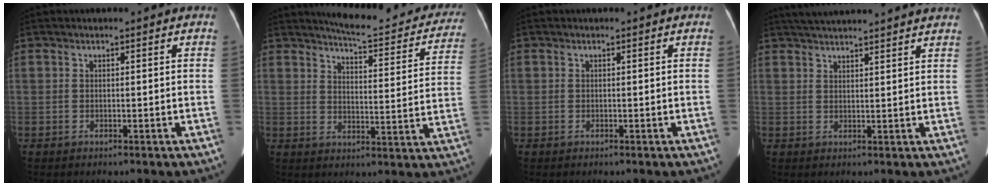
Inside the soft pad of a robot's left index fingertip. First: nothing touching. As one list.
[{"total": 18.7, "force": [17.0, 3.6, 6.8], "torque": [-0.070, -0.041, 0.193]}, {"total": 0.0}, {"total": 13.0, "force": [12.0, 0.5, 5.1], "torque": [-0.087, 0.034, 0.161]}]